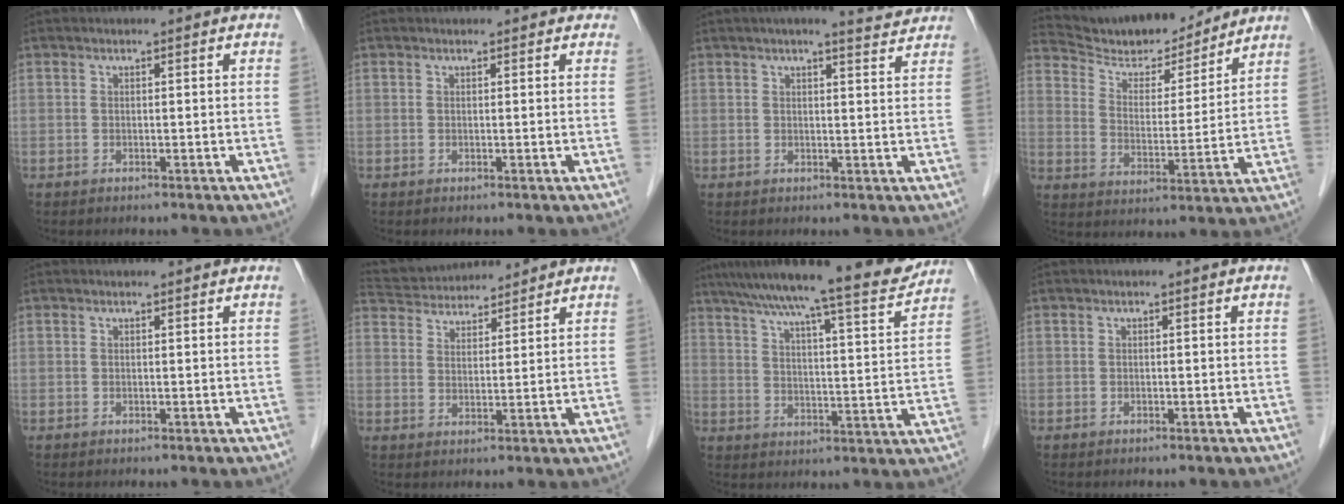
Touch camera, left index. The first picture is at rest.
{"total": 2.6, "force": [2.2, 1.3, 0.5], "torque": [0.005, 0.007, 0.015]}
{"total": 4.9, "force": [4.5, 0.4, 2.0], "torque": [-0.031, 0.006, 0.048]}
{"total": 15.2, "force": [14.3, 2.9, 4.2], "torque": [-0.071, -0.005, 0.228]}
{"total": 0.6, "force": [0.6, 0.2, 0.0], "torque": [-0.008, 0.005, 0.009]}
{"total": 11.1, "force": [10.4, 2.4, 2.8], "torque": [-0.053, 0.032, 0.176]}
{"total": 18.7, "force": [16.3, 0.9, 9.1], "torque": [-0.140, -0.009, 0.230]}
{"total": 0.0}